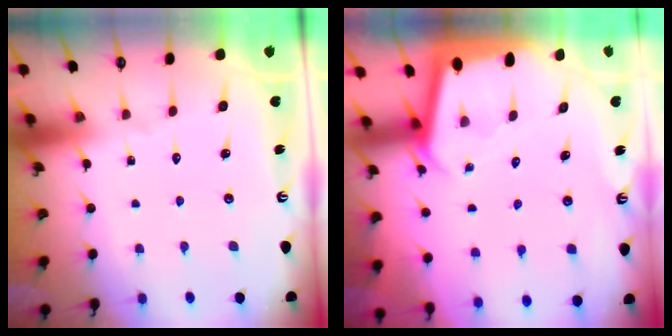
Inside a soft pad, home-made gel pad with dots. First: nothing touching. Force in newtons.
{"total": 2.2, "press": 2.2, "slide": 0.1}